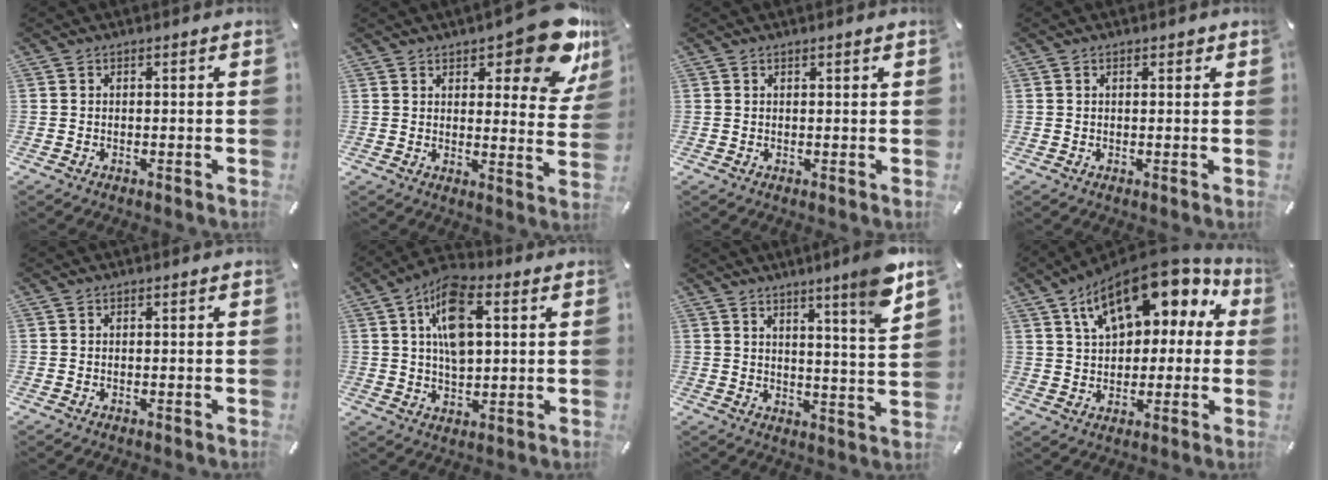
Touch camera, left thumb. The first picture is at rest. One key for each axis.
{"total": 15.7, "fx": 10.0, "fy": 5.5, "fz": 10.8, "tx": -0.130, "ty": -0.070, "tz": 0.165}
{"total": 0.7, "fx": 0.3, "fy": 0.1, "fz": 0.6, "tx": -0.011, "ty": 0.000, "tz": 0.005}
{"total": 1.4, "fx": 0.5, "fy": 0.7, "fz": 1.1, "tx": -0.015, "ty": 0.001, "tz": 0.007}
{"total": 0.0}
{"total": 11.5, "fx": 3.1, "fy": 6.3, "fz": 9.1, "tx": -0.159, "ty": 0.004, "tz": 0.056}
{"total": 9.7, "fx": 7.2, "fy": -0.3, "fz": 6.5, "tx": -0.094, "ty": -0.051, "tz": 0.113}
{"total": 16.4, "fx": 8.8, "fy": 9.2, "fz": 10.4, "tx": -0.173, "ty": -0.043, "tz": 0.155}